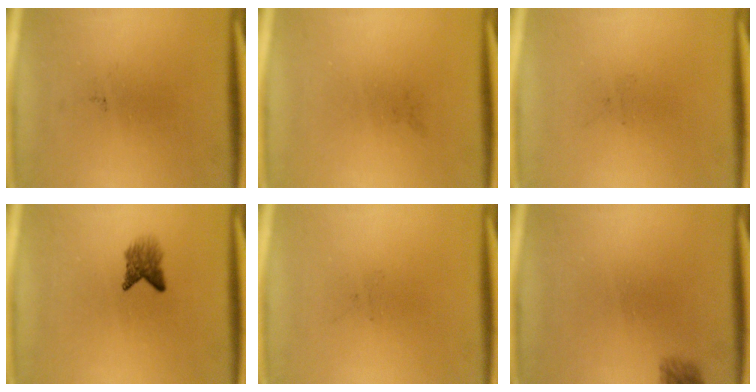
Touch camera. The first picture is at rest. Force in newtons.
{"total": 0.0}
{"total": 0.0}
{"total": 2.8}
{"total": 0.0}
{"total": 1.6}